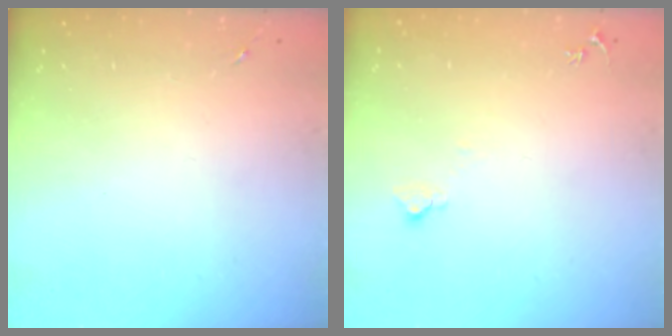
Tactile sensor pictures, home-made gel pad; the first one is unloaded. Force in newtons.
{"total": 4.4, "press": 4.4, "slide": 0.4}